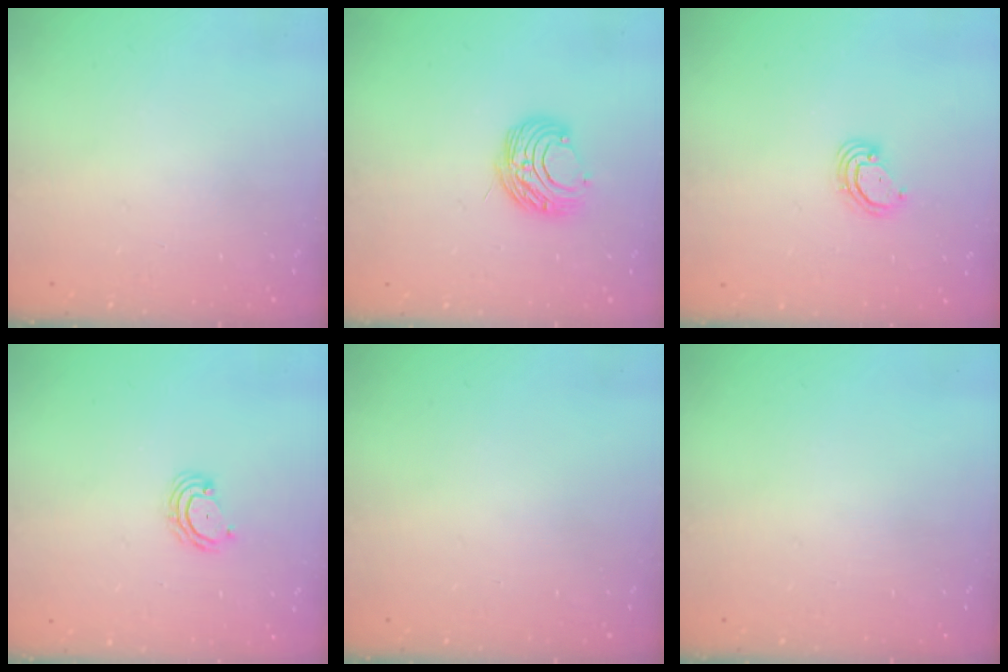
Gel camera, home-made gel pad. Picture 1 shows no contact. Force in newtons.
{"total": 8.7, "press": 8.7, "slide": 0.6}
{"total": 3.2, "press": 3.2, "slide": 0.2}
{"total": 4.1, "press": 4.1, "slide": 0.4}
{"total": 0.0}
{"total": 0.0}